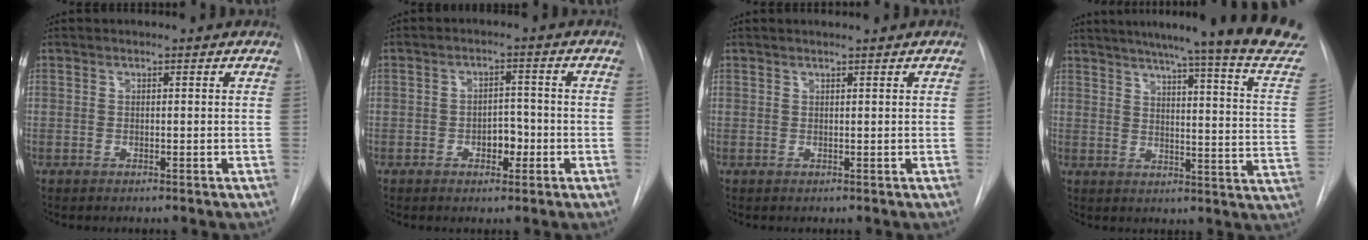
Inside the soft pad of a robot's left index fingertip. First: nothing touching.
{"total": 3.5, "force": [-1.2, 2.1, 2.6], "torque": [-0.032, 0.006, -0.015]}
{"total": 1.5, "force": [1.3, -0.4, 0.5], "torque": [-0.009, 0.004, 0.025]}
{"total": 26.0, "force": [22.8, -2.0, 12.2], "torque": [-0.180, -0.100, 0.273]}